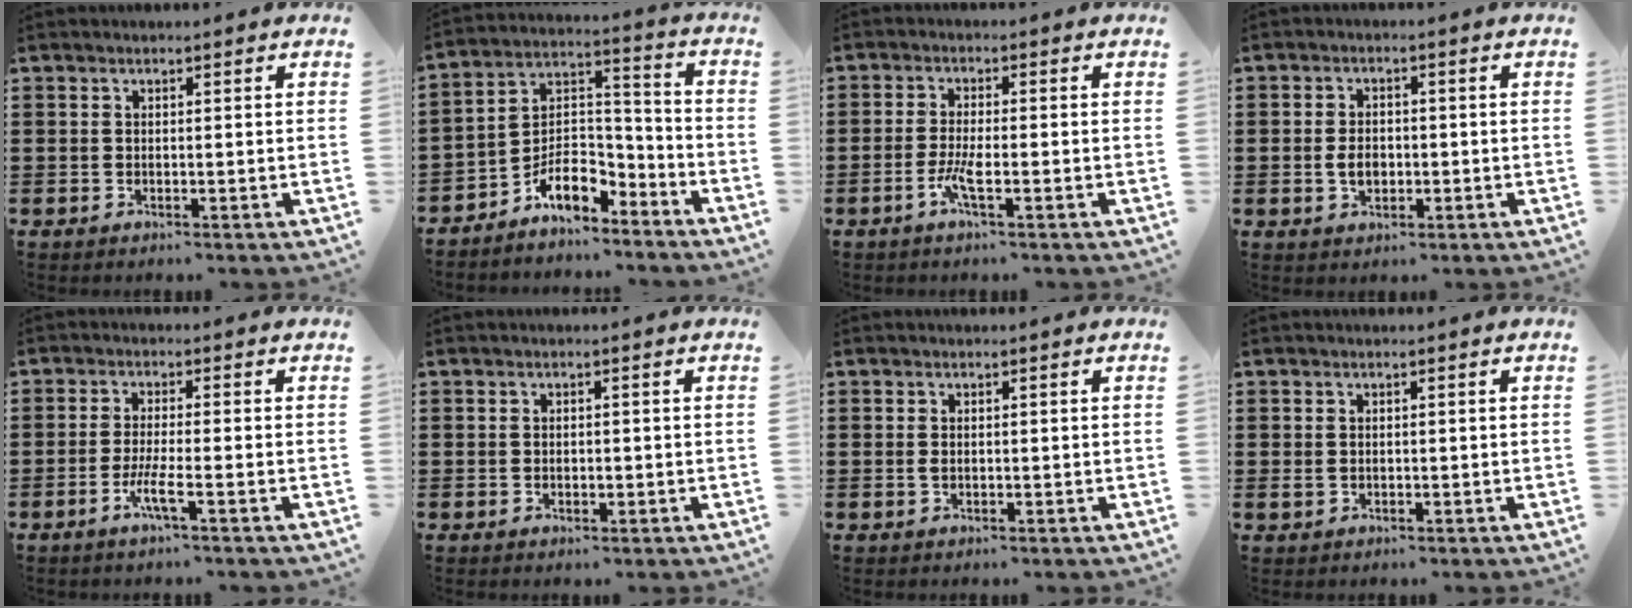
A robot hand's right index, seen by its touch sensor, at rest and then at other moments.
{"total": 7.9, "force": [-5.7, 3.8, 3.8], "torque": [-0.077, 0.006, -0.108]}
{"total": 3.9, "force": [-1.9, 0.6, 3.4], "torque": [-0.085, -0.009, -0.042]}
{"total": 3.2, "force": [-0.5, 2.0, 2.4], "torque": [-0.055, -0.001, -0.012]}
{"total": 4.1, "force": [-2.1, 0.0, 3.5], "torque": [-0.075, -0.012, -0.040]}
{"total": 0.7, "force": [-0.2, 0.4, 0.6], "torque": [-0.013, -0.002, -0.003]}
{"total": 0.8, "force": [0.0, 0.3, 0.7], "torque": [-0.017, -0.002, -0.001]}
{"total": 0.8, "force": [0.1, 0.8, 0.3], "torque": [-0.009, 0.005, 0.000]}